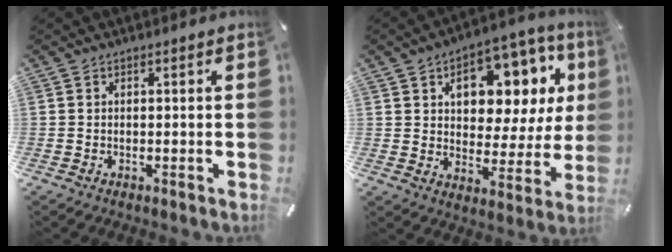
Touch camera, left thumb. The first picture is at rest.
{"total": 14.1, "force": [6.7, 9.0, 8.7], "torque": [-0.118, -0.046, 0.110]}